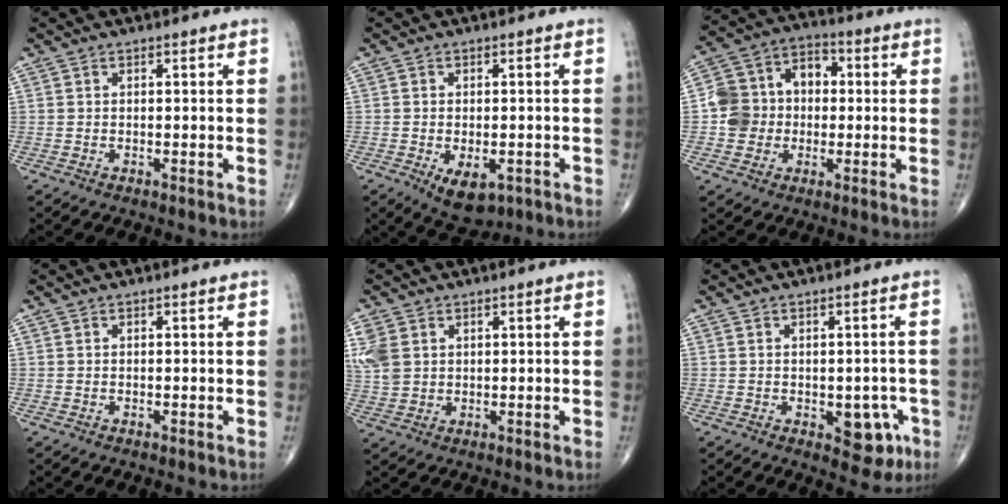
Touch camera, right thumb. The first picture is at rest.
{"total": 6.6, "force": [-2.5, 3.7, 4.8], "torque": [-0.067, 0.000, -0.026]}
{"total": 11.7, "force": [-0.3, 10.1, 5.9], "torque": [-0.073, 0.041, -0.013]}
{"total": 0.0}
{"total": 7.5, "force": [2.2, 5.8, 4.3], "torque": [-0.101, 0.001, 0.054]}
{"total": 6.4, "force": [-2.2, 3.7, 4.8], "torque": [-0.025, 0.006, -0.021]}